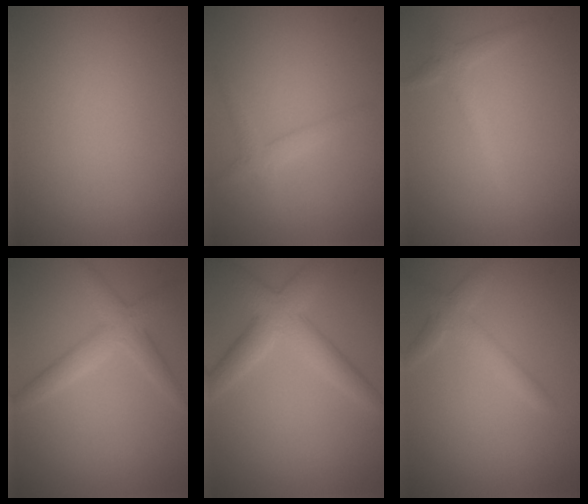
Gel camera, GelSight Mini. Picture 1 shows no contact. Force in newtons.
{"total": 1.7, "press": 1.6, "slide": 0.1}
{"total": 1.9, "press": 1.9, "slide": 0.1}
{"total": 3.0, "press": 3.0, "slide": 0.1}
{"total": 3.5, "press": 3.5, "slide": 0.2}
{"total": 2.3, "press": 2.3, "slide": 0.1}